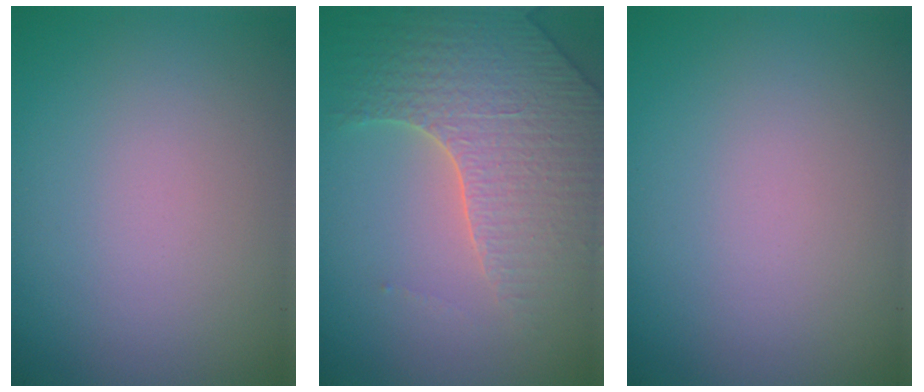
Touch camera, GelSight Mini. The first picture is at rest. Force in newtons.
{"total": 4.3, "press": 4.2, "slide": 0.8}
{"total": 0.0}